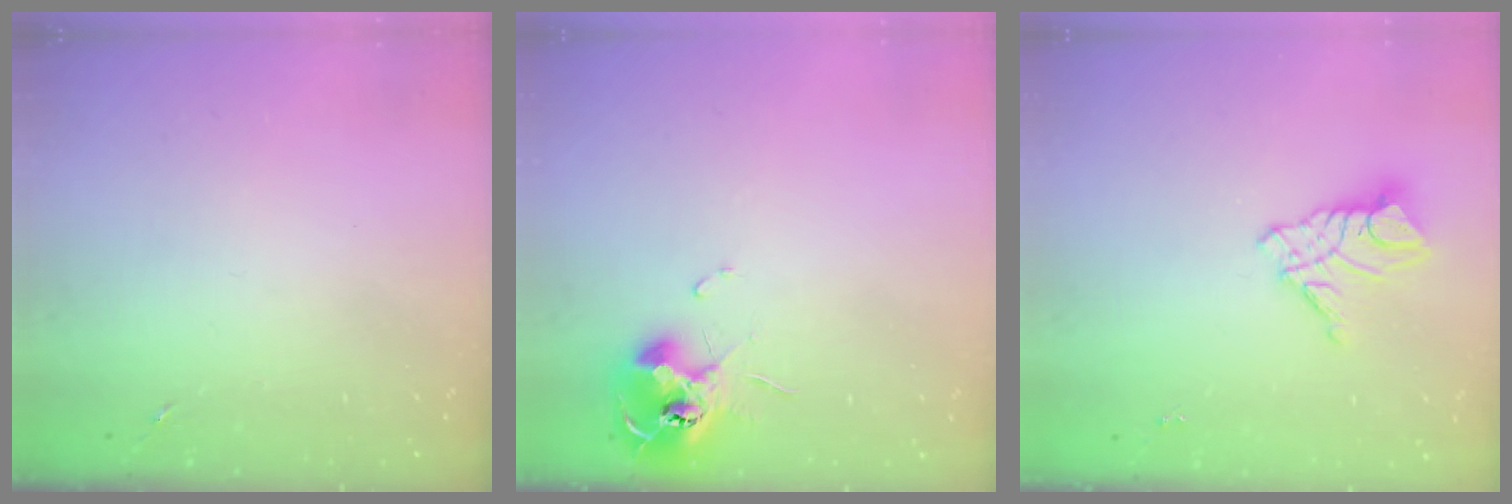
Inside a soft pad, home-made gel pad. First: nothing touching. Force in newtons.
{"total": 11.7, "press": 11.7, "slide": 0.9}
{"total": 10.8, "press": 10.7, "slide": 0.7}